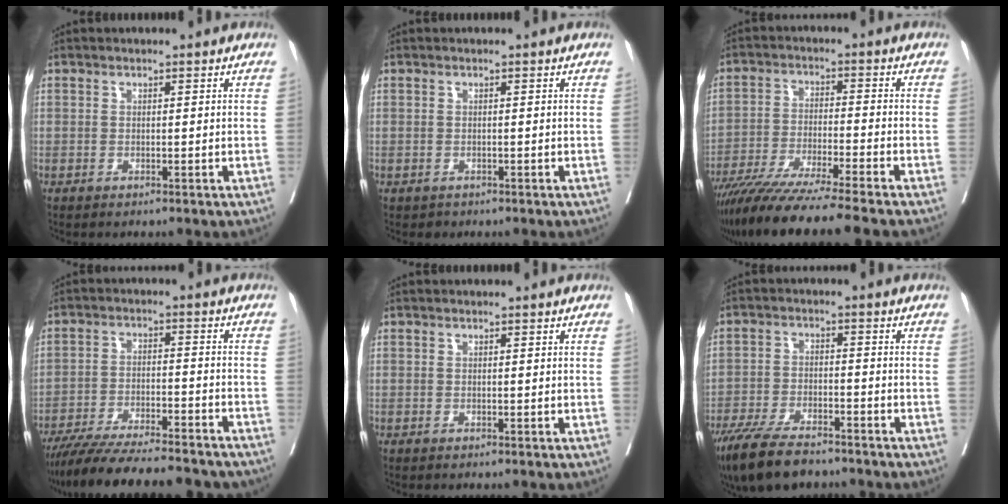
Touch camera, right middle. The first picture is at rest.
{"total": 0.6, "force": [-0.4, 0.4, 0.0], "torque": [-0.007, 0.000, -0.006]}
{"total": 14.4, "force": [-12.1, -1.8, 7.6], "torque": [-0.119, -0.044, -0.202]}
{"total": 19.5, "force": [-17.4, 2.3, 8.5], "torque": [-0.132, -0.020, -0.258]}
{"total": 0.0}
{"total": 11.2, "force": [-8.9, 2.9, 6.1], "torque": [-0.109, -0.024, -0.154]}